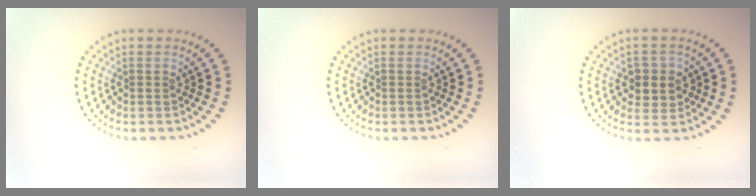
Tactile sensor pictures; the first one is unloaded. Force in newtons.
{"total": 0.0}
{"total": 3.0, "press": 2.8, "slide": 0.9}